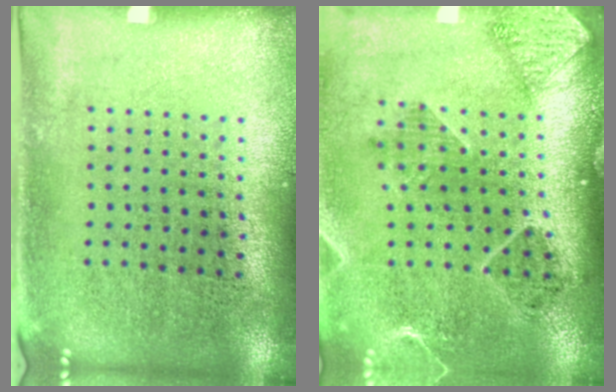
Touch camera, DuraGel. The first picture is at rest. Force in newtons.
{"total": 1.5, "press": 1.5, "slide": 0.2}